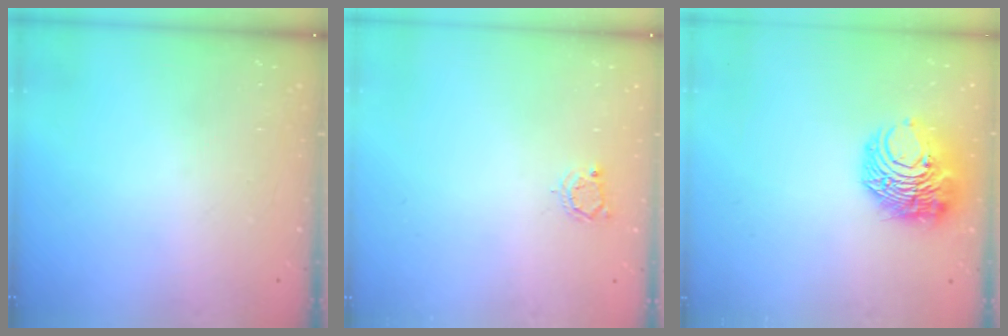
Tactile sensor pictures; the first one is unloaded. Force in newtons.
{"total": 3.0, "press": 3.0, "slide": 0.3}
{"total": 11.1, "press": 11.0, "slide": 1.2}